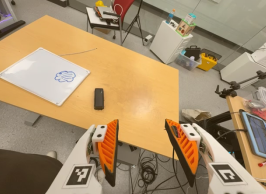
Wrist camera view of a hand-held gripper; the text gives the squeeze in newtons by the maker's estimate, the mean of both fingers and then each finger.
{"total": 0.0}